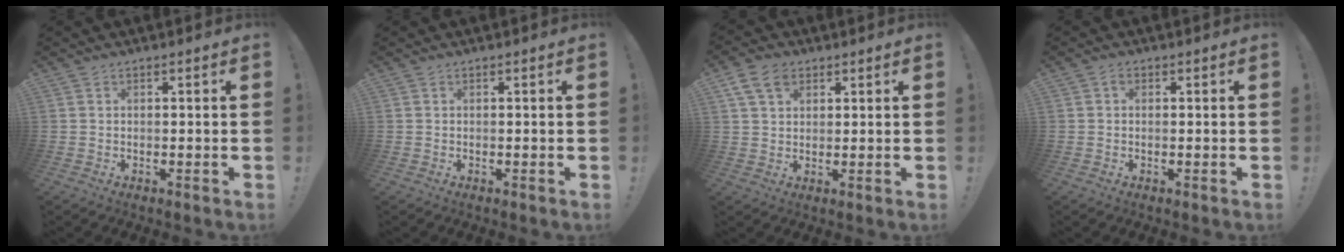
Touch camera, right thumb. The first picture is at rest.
{"total": 0.0}
{"total": 7.6, "force": [3.7, 5.2, 4.3], "torque": [-0.070, -0.004, 0.072]}
{"total": 0.7, "force": [-0.1, 0.4, 0.5], "torque": [-0.005, 0.001, -0.004]}